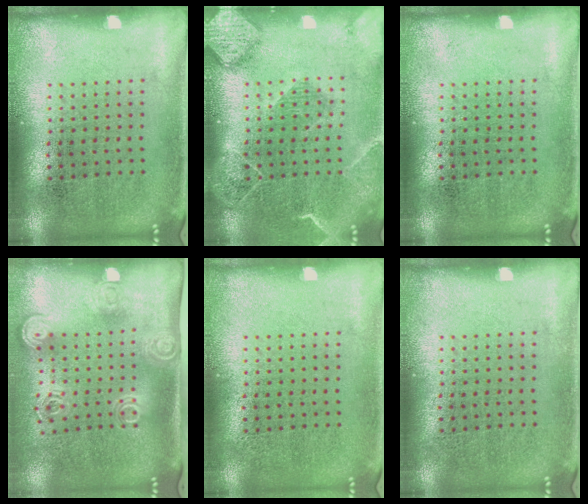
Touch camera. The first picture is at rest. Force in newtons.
{"total": 2.2, "press": 2.0, "slide": 1.1}
{"total": 0.0}
{"total": 2.0, "press": 1.5, "slide": 1.3}
{"total": 0.0}
{"total": 0.0}